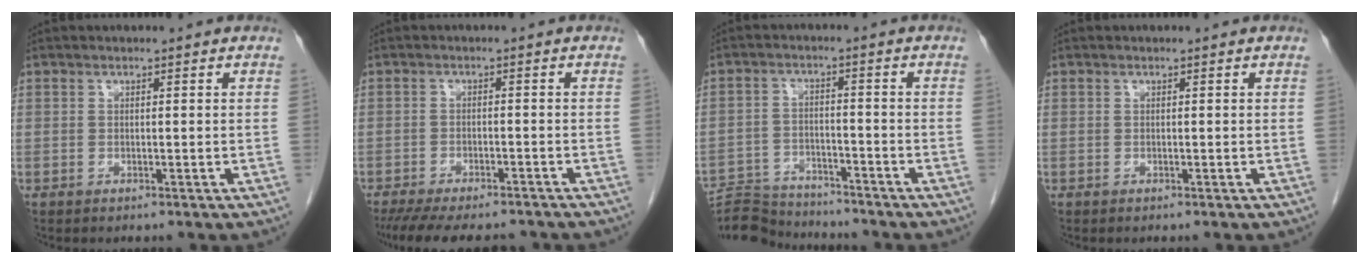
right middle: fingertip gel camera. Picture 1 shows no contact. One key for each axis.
{"total": 13.3, "fx": -11.7, "fy": 3.1, "fz": 5.7, "tx": -0.121, "ty": -0.016, "tz": -0.160}
{"total": 10.0, "fx": -9.9, "fy": 1.2, "fz": 1.1, "tx": -0.018, "ty": 0.007, "tz": -0.166}
{"total": 0.0}